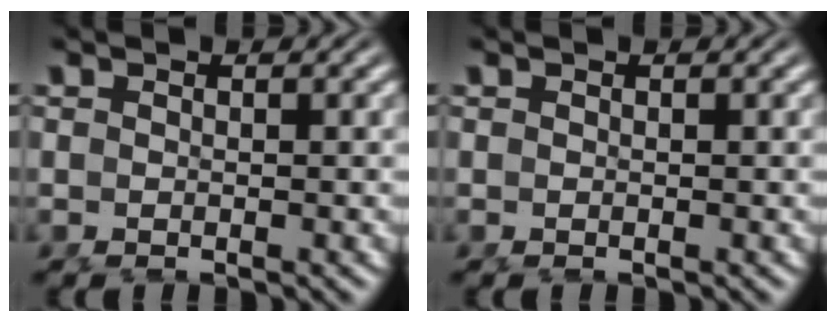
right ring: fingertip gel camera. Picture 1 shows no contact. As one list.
[{"total": 0.0}]